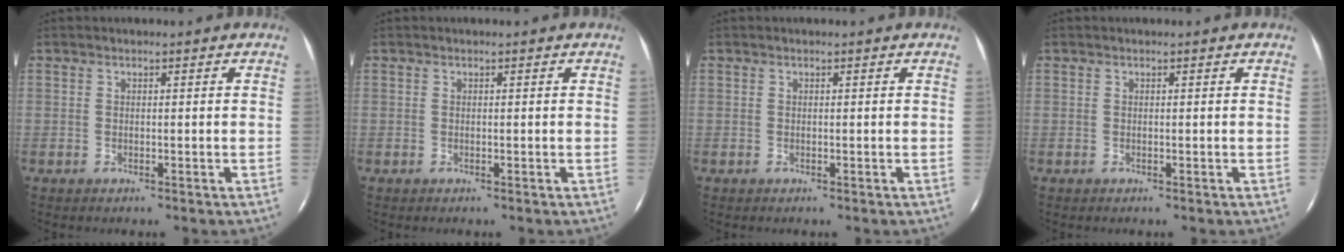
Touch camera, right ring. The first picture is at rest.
{"total": 0.0}
{"total": 0.0}
{"total": 0.0}